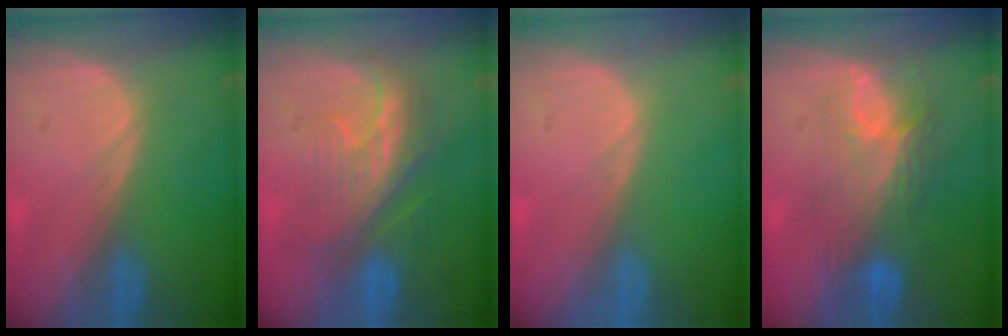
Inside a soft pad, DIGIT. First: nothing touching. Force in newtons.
{"total": 8.4, "press": 8.1, "slide": 1.9}
{"total": 0.0}
{"total": 8.1, "press": 7.8, "slide": 2.1}